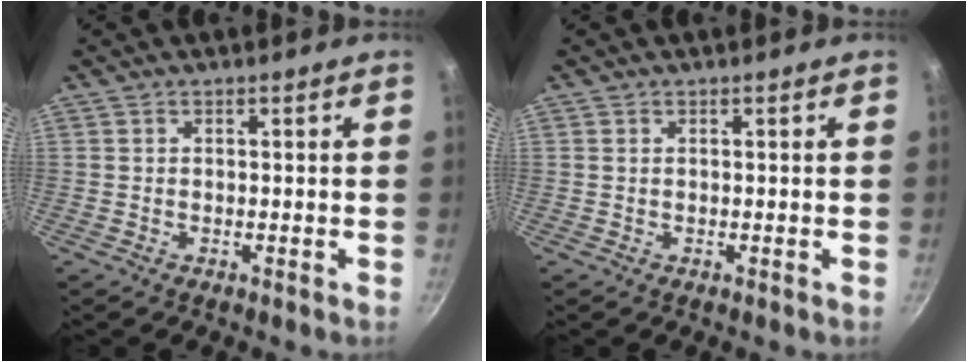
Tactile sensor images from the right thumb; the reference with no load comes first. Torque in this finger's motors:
{"motor_torque": [-0.27, 0.14, 0.22, 0.07, 0.05]}